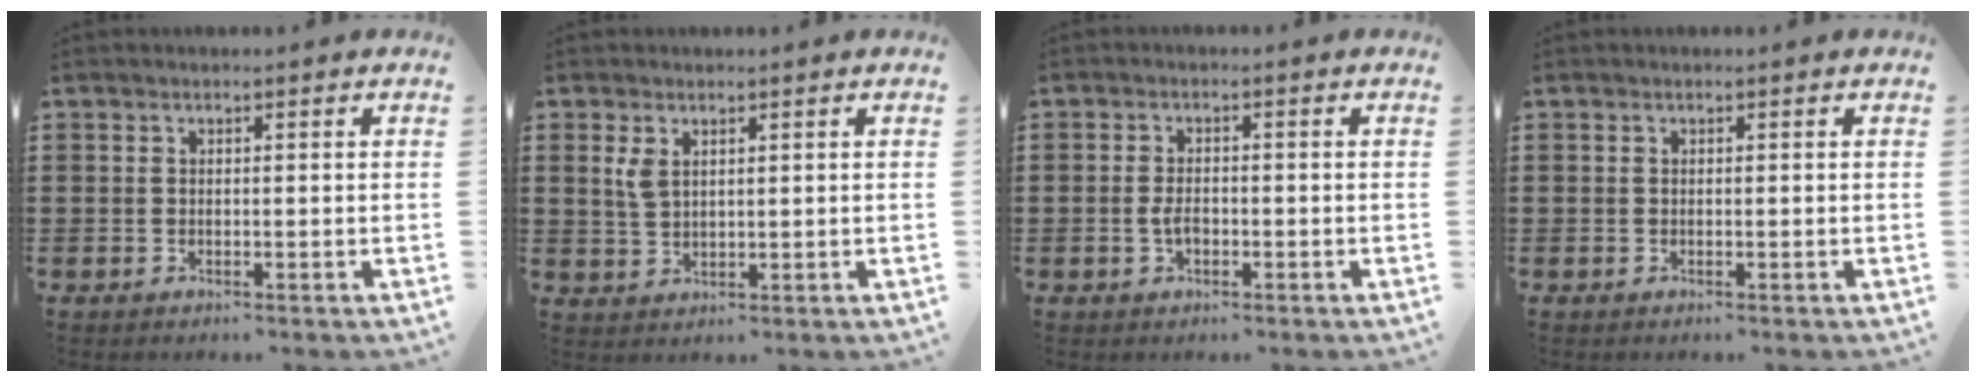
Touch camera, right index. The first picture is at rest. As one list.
[{"total": 2.8, "force": [1.5, 1.5, 1.8], "torque": [-0.041, 0.005, 0.027]}, {"total": 2.5, "force": [-0.6, 1.0, 2.1], "torque": [-0.042, -0.002, -0.010]}, {"total": 0.0}]